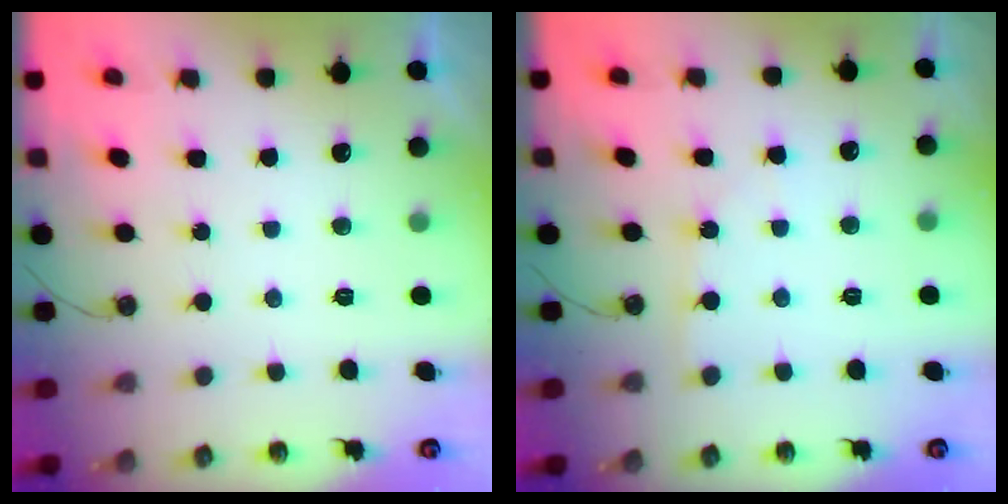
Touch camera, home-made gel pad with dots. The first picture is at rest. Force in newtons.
{"total": 3.3, "press": 3.3, "slide": 0.4}